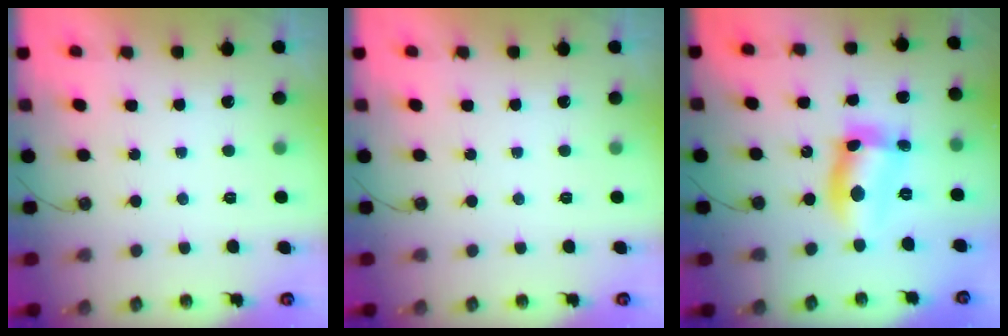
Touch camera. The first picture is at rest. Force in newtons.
{"total": 0.0}
{"total": 12.1, "press": 11.7, "slide": 3.1}